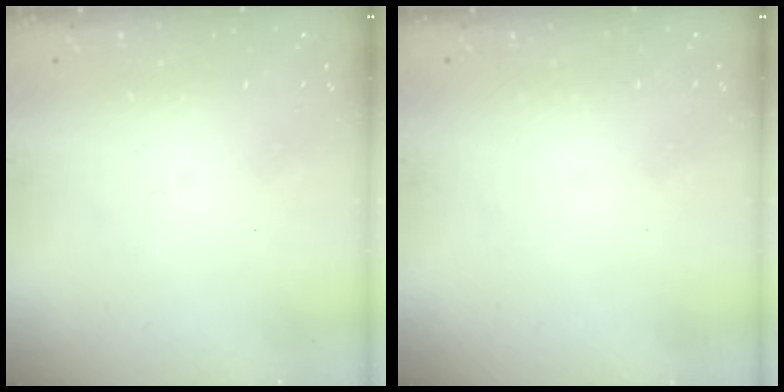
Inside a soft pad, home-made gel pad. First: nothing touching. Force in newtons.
{"total": 0.0}